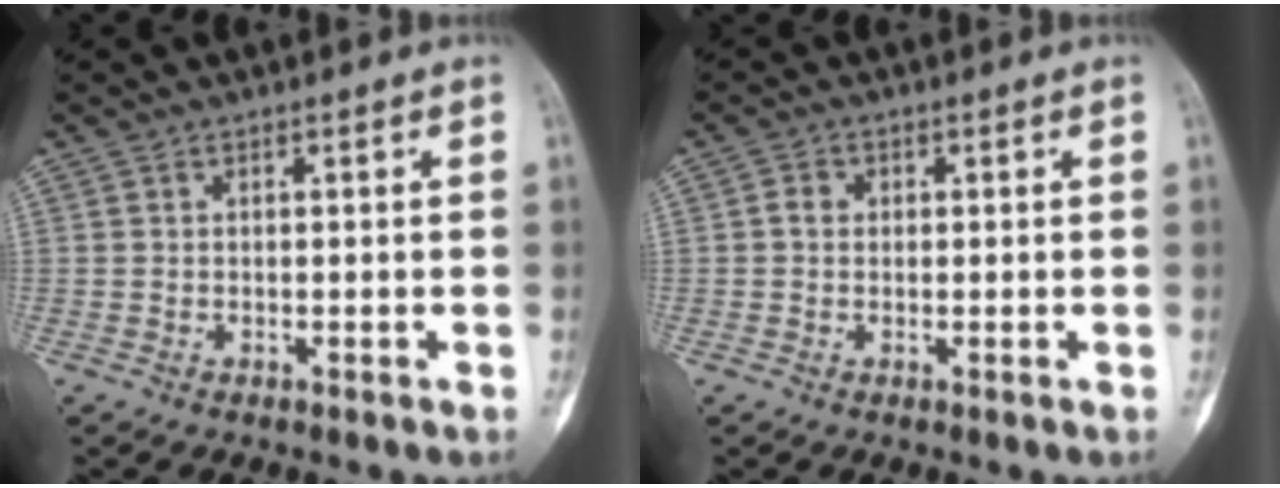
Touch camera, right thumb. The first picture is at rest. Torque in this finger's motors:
{"motor_torque": [-0.17, 0.21, 0.31, -0.01, -0.01]}